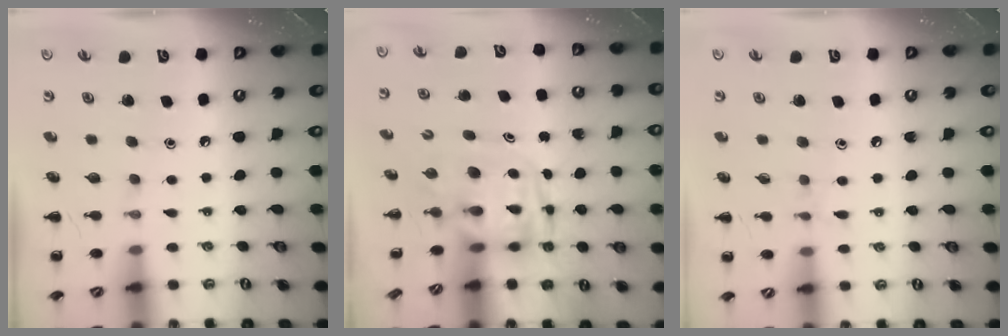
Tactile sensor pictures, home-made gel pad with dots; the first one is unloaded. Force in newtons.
{"total": 3.3, "press": 3.3, "slide": 0.7}
{"total": 5.6, "press": 5.3, "slide": 2.0}